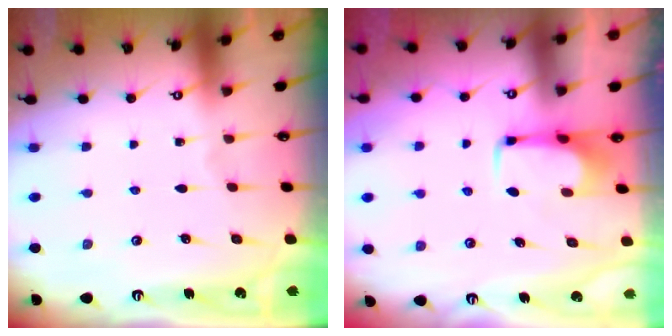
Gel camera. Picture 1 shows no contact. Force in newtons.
{"total": 1.7, "press": 1.6, "slide": 0.4}